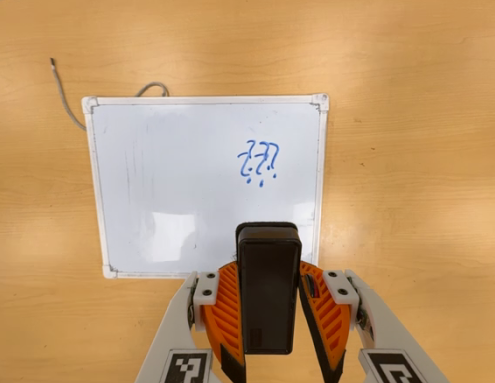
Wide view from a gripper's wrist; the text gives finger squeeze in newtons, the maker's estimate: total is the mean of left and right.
{"total": 5.2, "left": 4.0, "right": 6.3}